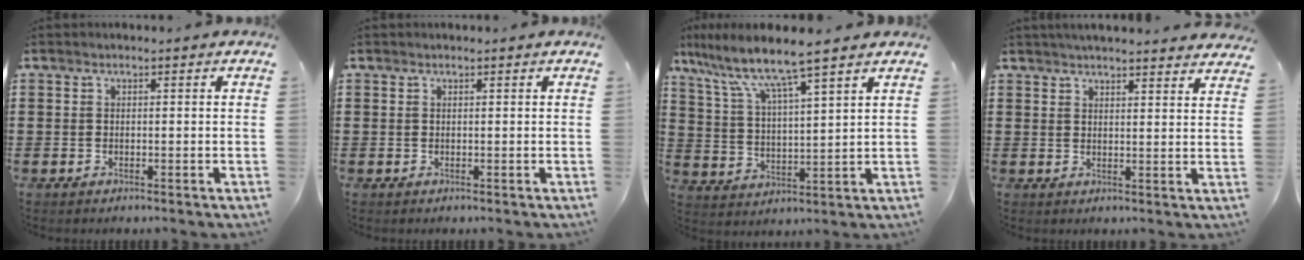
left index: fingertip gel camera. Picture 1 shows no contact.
{"total": 0.0}
{"total": 7.2, "force": [5.9, 0.3, 4.0], "torque": [-0.104, -0.036, 0.095]}
{"total": 3.5, "force": [3.4, -0.4, 0.5], "torque": [-0.020, -0.013, 0.062]}